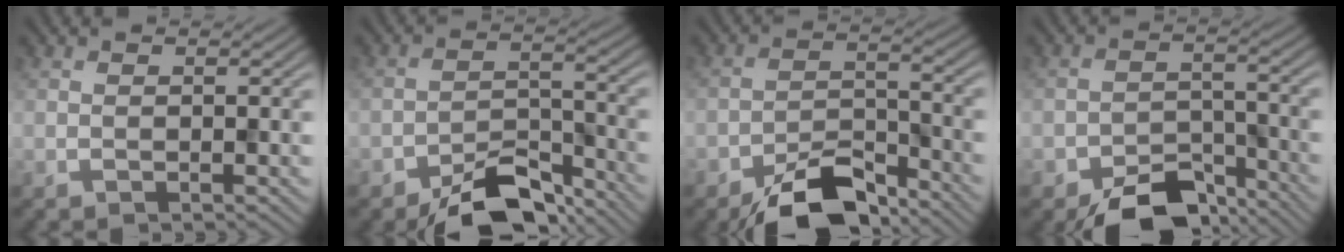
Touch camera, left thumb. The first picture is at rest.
{"total": 8.0, "force": [-6.2, 3.1, 3.9], "torque": [-0.055, 0.002, -0.115]}
{"total": 8.2, "force": [-6.5, 3.0, 4.1], "torque": [-0.062, 0.000, -0.125]}
{"total": 7.7, "force": [-6.1, 3.5, 3.2], "torque": [-0.043, -0.009, -0.109]}